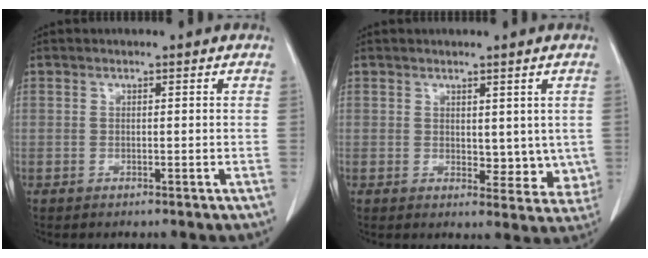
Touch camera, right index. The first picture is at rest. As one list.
[{"total": 5.4, "force": [0.8, 3.4, 4.1], "torque": [-0.027, -0.013, 0.016]}]